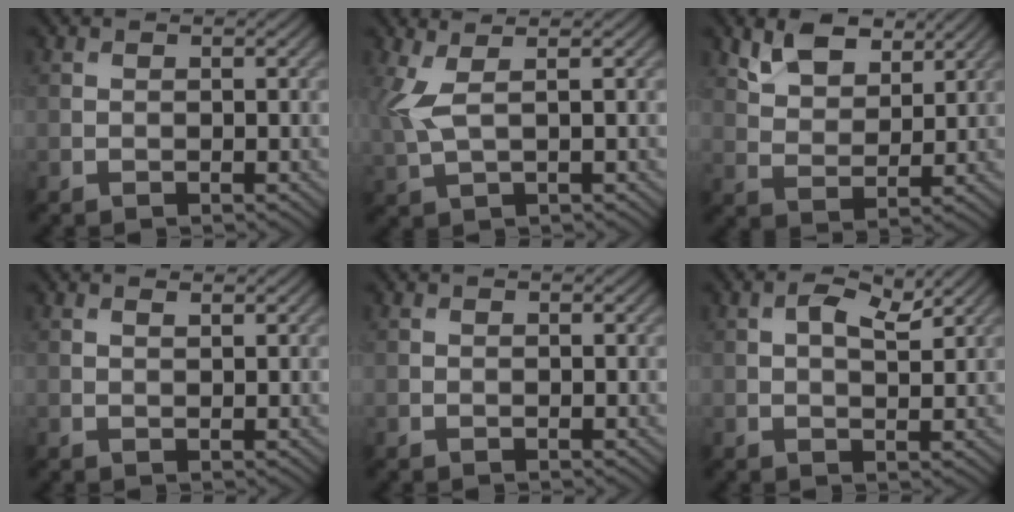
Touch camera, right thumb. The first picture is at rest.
{"total": 4.0, "force": [1.2, 1.1, 3.7], "torque": [-0.098, 0.006, 0.025]}
{"total": 6.4, "force": [4.2, 3.3, 3.5], "torque": [-0.078, -0.003, 0.081]}
{"total": 0.7, "force": [0.6, 0.1, 0.4], "torque": [-0.008, 0.000, 0.010]}
{"total": 0.0}
{"total": 3.8, "force": [1.7, 1.7, 2.9], "torque": [-0.057, 0.002, 0.028]}